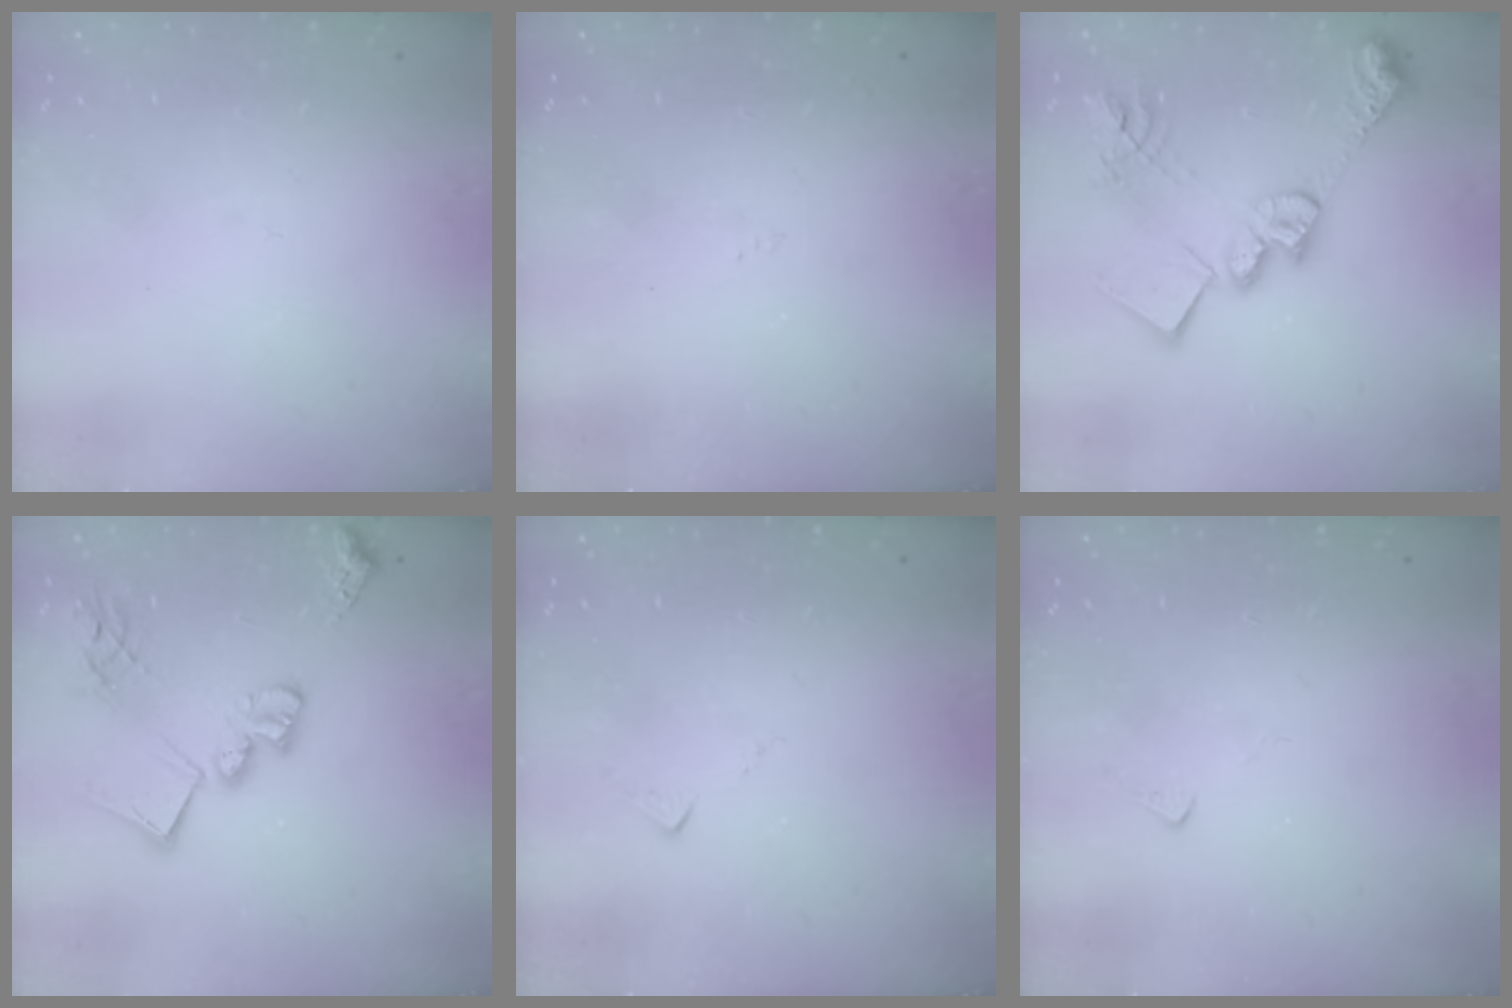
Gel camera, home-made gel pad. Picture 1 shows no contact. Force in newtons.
{"total": 6.9, "press": 6.9, "slide": 0.7}
{"total": 21.7, "press": 21.7, "slide": 1.2}
{"total": 18.4, "press": 18.4, "slide": 1.4}
{"total": 5.1, "press": 5.0, "slide": 0.7}
{"total": 4.4, "press": 4.4, "slide": 0.6}